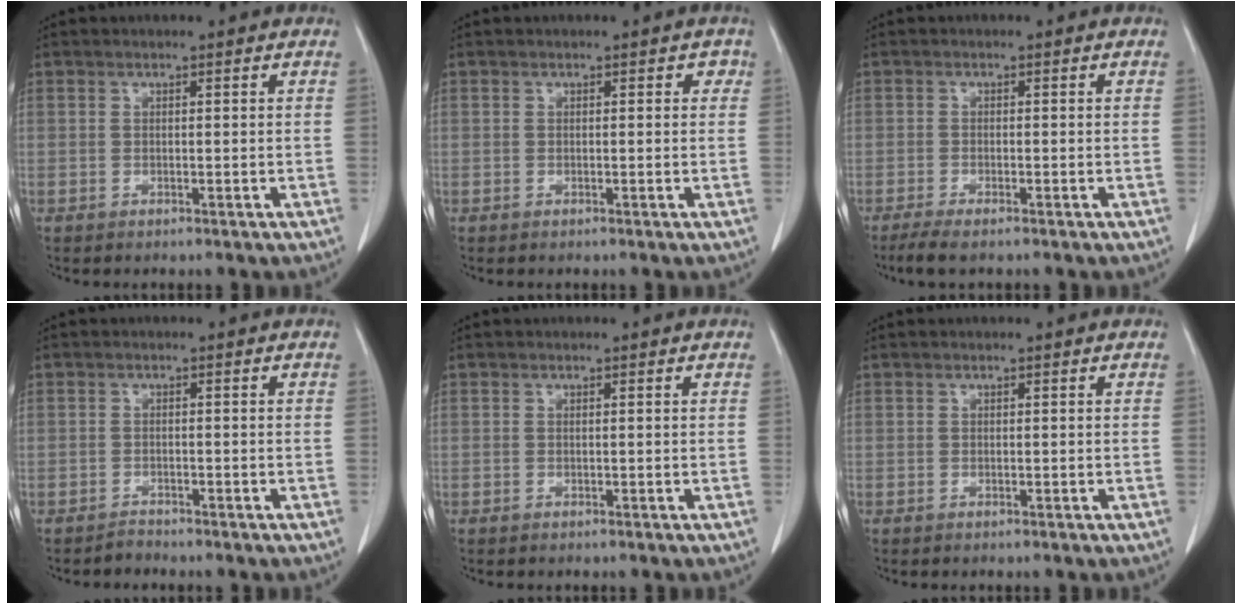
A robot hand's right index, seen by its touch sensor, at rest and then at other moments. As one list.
[{"total": 1.0, "force": [0.3, 0.8, 0.6], "torque": [0.002, 0.005, -0.002]}, {"total": 3.4, "force": [-2.6, 0.4, 2.2], "torque": [-0.039, -0.009, -0.045]}, {"total": 1.2, "force": [-1.1, 0.3, -0.4], "torque": [0.013, -0.003, -0.023]}, {"total": 0.0}, {"total": 0.0}]